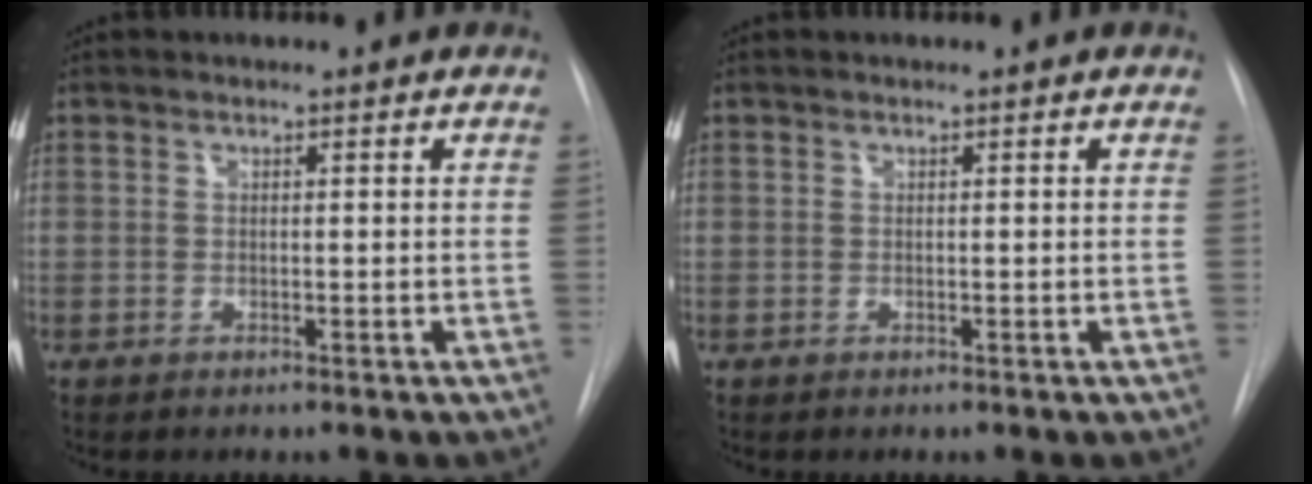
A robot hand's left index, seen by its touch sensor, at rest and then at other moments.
{"total": 0.0}